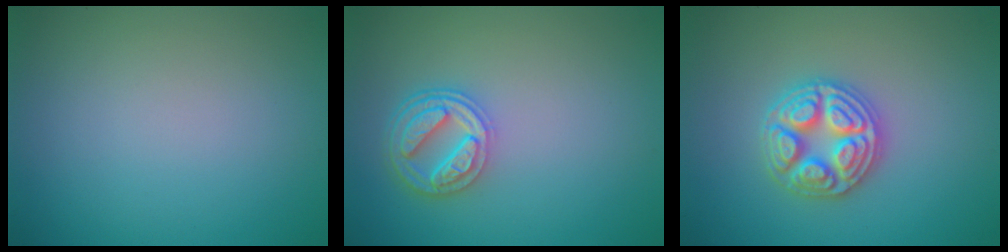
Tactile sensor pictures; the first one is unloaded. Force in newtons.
{"total": 4.5, "press": 3.5, "slide": 2.8}
{"total": 4.9, "press": 4.9, "slide": 0.5}